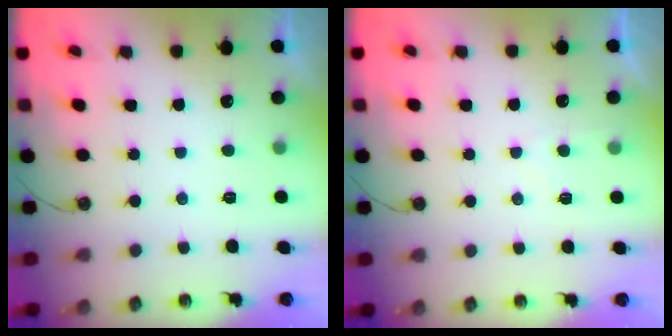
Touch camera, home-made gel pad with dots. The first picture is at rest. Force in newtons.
{"total": 3.3, "press": 3.2, "slide": 0.4}